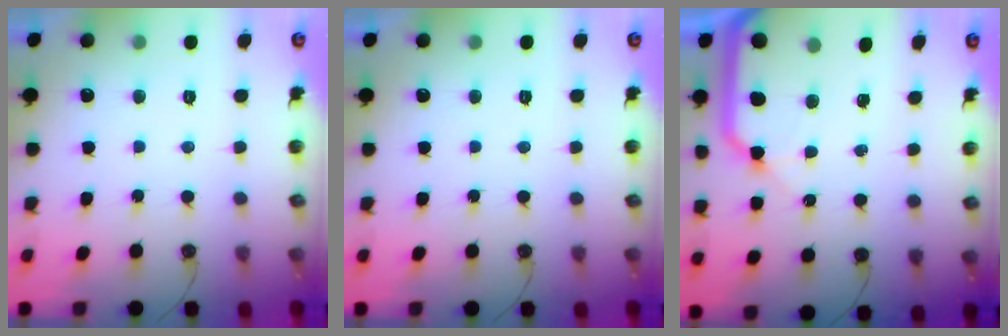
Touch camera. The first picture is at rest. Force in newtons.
{"total": 0.0}
{"total": 15.9, "press": 15.7, "slide": 1.9}